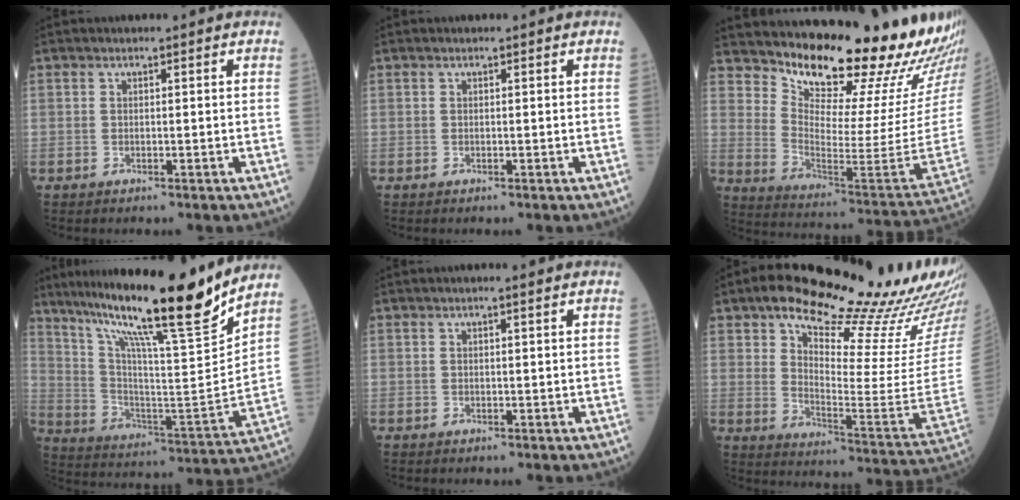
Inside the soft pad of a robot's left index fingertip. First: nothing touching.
{"total": 0.0}
{"total": 23.6, "force": [21.6, 1.8, 9.3], "torque": [-0.158, -0.141, 0.287]}
{"total": 23.4, "force": [18.9, -0.3, 13.9], "torque": [-0.231, -0.034, 0.306]}
{"total": 0.8, "force": [0.4, 0.0, 0.6], "torque": [-0.012, 0.003, 0.005]}
{"total": 26.6, "force": [22.8, 2.6, 13.5], "torque": [-0.201, -0.080, 0.296]}